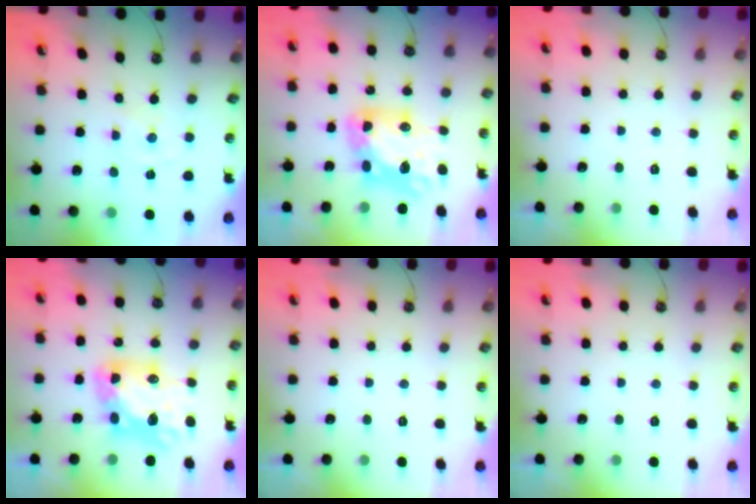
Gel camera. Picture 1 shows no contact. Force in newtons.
{"total": 11.5, "press": 11.5, "slide": 0.9}
{"total": 0.0}
{"total": 11.5, "press": 11.5, "slide": 0.9}
{"total": 0.0}
{"total": 0.0}